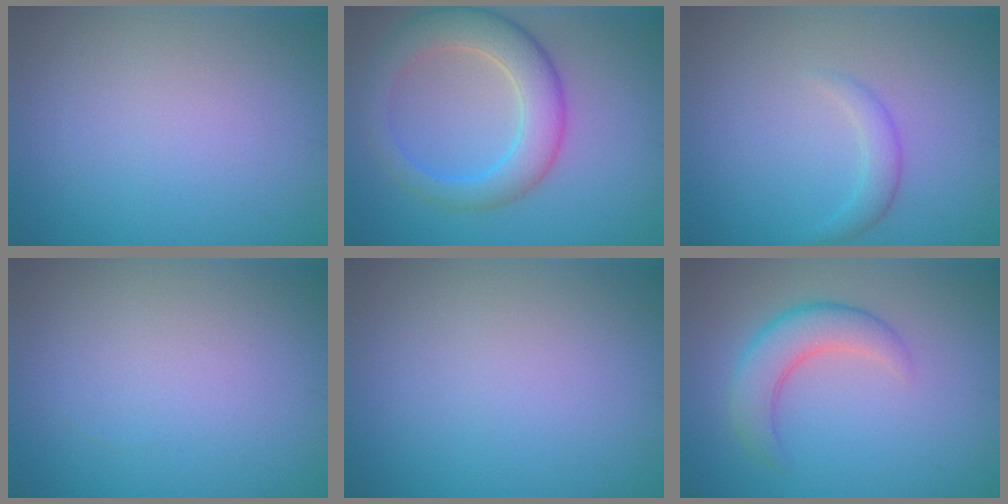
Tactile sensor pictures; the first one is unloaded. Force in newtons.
{"total": 6.0, "press": 6.0, "slide": 0.4}
{"total": 1.6, "press": 1.6, "slide": 0.1}
{"total": 0.0}
{"total": 0.0}
{"total": 3.9, "press": 3.9, "slide": 0.2}